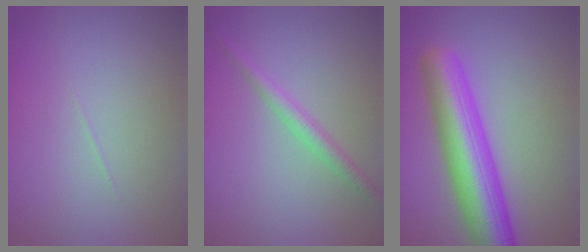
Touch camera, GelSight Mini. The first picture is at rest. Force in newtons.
{"total": 1.9, "press": 1.9, "slide": 0.1}
{"total": 8.4, "press": 8.4, "slide": 0.2}